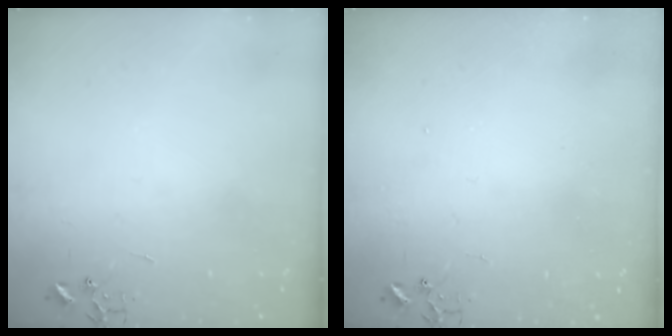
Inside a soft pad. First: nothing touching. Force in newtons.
{"total": 1.4, "press": 1.4, "slide": 0.3}